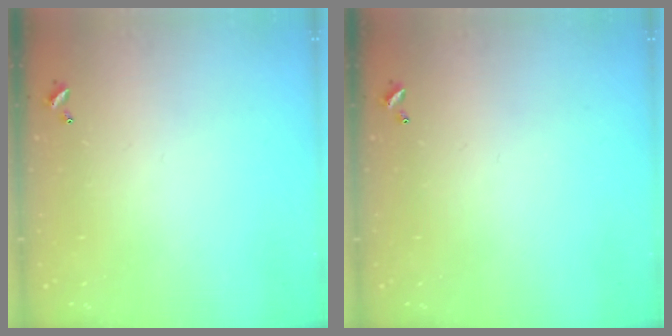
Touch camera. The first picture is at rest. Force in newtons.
{"total": 0.0}